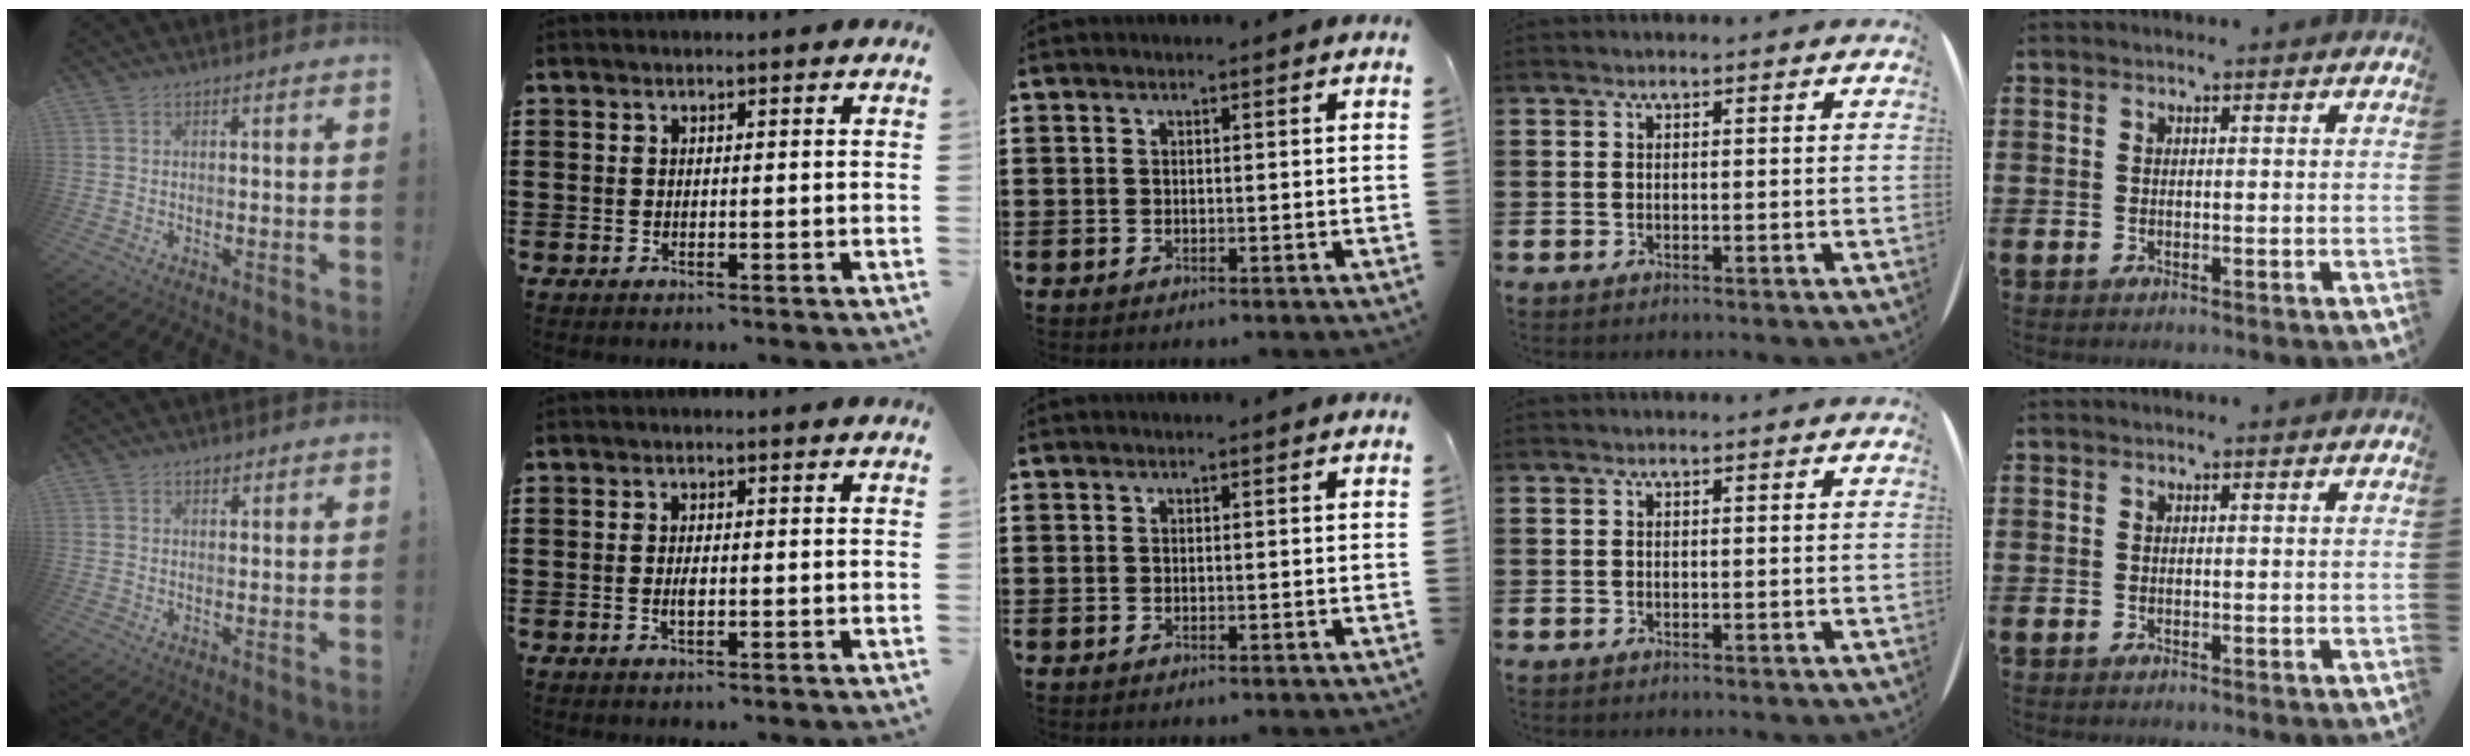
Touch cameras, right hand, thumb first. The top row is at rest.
{"thumb": {"total": 1.5, "force": [1.1, 0.7, 0.7], "torque": [-0.003, -0.006, 0.018]}, "index": {"total": 1.7, "force": [-0.2, 0.7, 1.6], "torque": [-0.030, 0.000, -0.005]}}